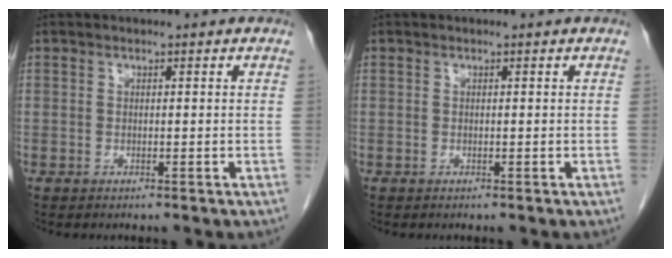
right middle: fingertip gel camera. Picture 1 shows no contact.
{"total": 0.0}